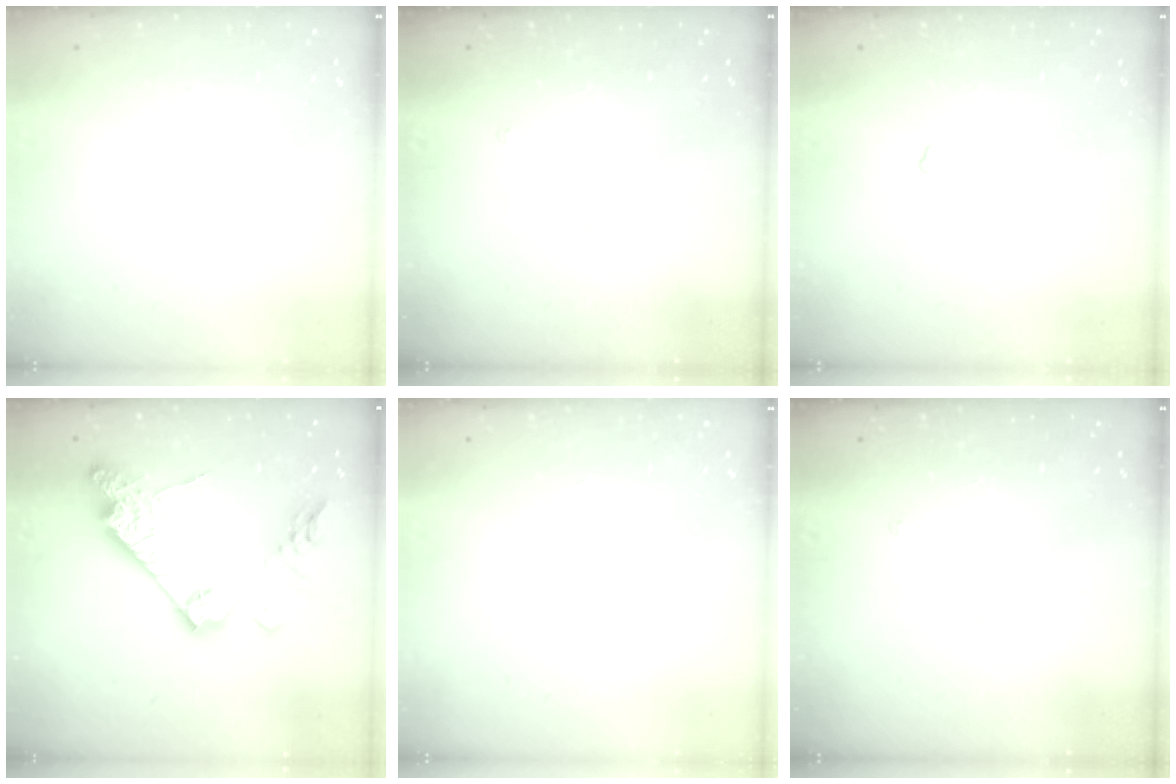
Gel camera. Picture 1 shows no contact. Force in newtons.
{"total": 2.7, "press": 2.7, "slide": 0.4}
{"total": 1.8, "press": 1.8, "slide": 0.4}
{"total": 18.8, "press": 18.8, "slide": 1.4}
{"total": 0.0}
{"total": 2.7, "press": 2.7, "slide": 0.4}